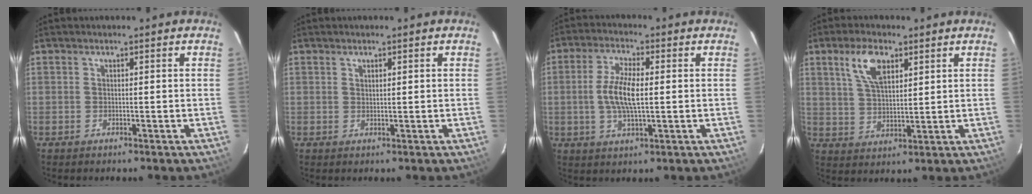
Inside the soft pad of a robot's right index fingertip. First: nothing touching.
{"total": 0.9, "force": [0.6, 0.4, 0.5], "torque": [-0.007, 0.002, 0.012]}
{"total": 8.2, "force": [0.1, 2.8, 7.7], "torque": [-0.156, 0.002, 0.000]}
{"total": 8.1, "force": [4.1, 3.8, 5.8], "torque": [-0.112, 0.013, 0.081]}